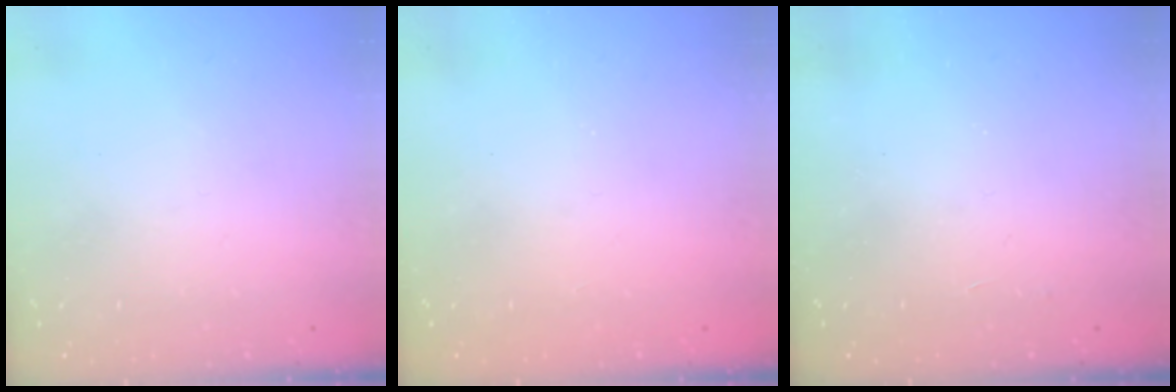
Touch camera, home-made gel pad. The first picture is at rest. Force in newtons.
{"total": 0.9, "press": 0.9, "slide": 0.4}
{"total": 2.2, "press": 2.2, "slide": 0.4}